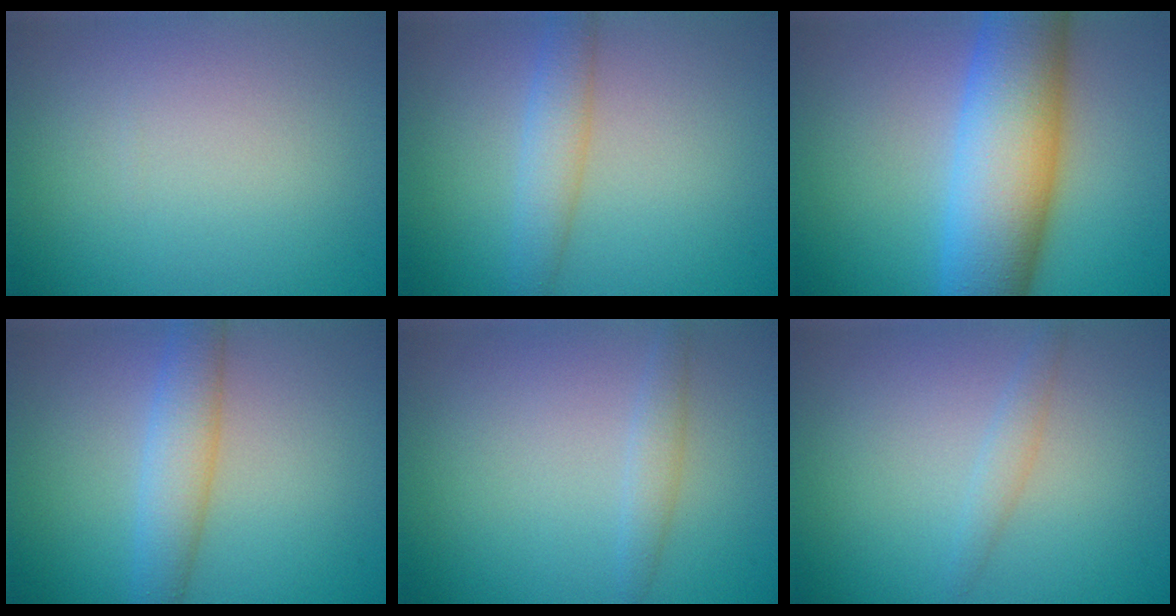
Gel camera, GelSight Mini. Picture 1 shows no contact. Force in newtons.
{"total": 2.7, "press": 2.7, "slide": 0.1}
{"total": 11.0, "press": 11.0, "slide": 0.1}
{"total": 3.7, "press": 3.7, "slide": 0.1}
{"total": 1.3, "press": 1.3, "slide": 0.0}
{"total": 1.2, "press": 1.2, "slide": 0.1}